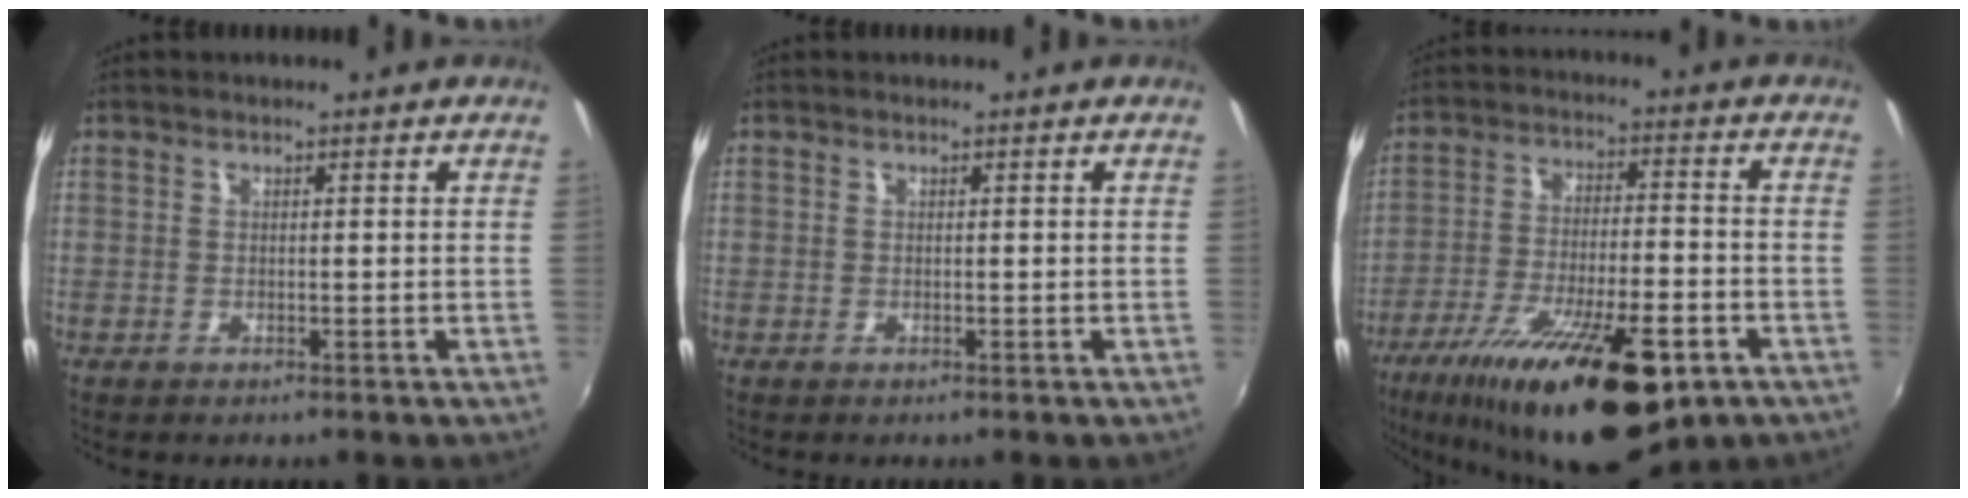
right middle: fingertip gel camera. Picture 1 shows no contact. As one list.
[{"total": 0.0}, {"total": 22.9, "force": [-13.8, 6.7, 17.0], "torque": [-0.299, -0.049, -0.215]}]